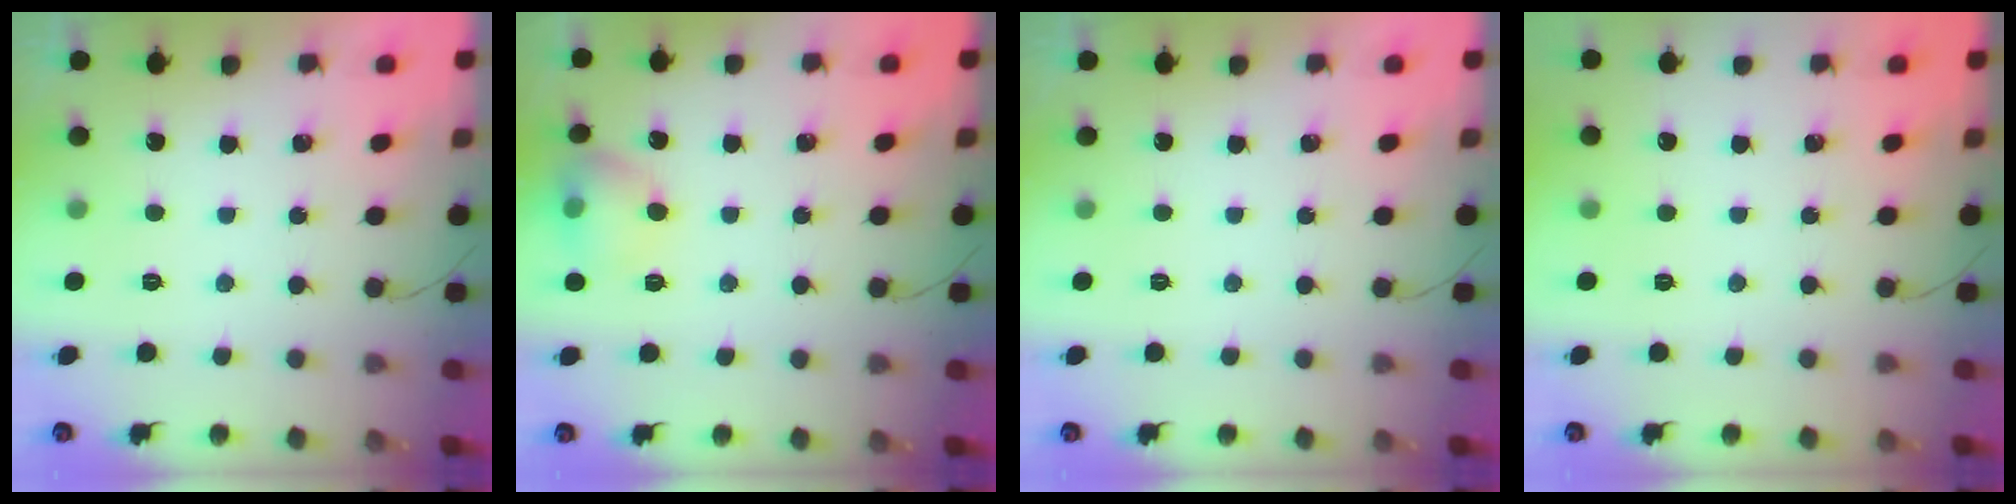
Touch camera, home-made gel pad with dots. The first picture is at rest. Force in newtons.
{"total": 9.0, "press": 8.9, "slide": 1.3}
{"total": 0.0}
{"total": 0.0}